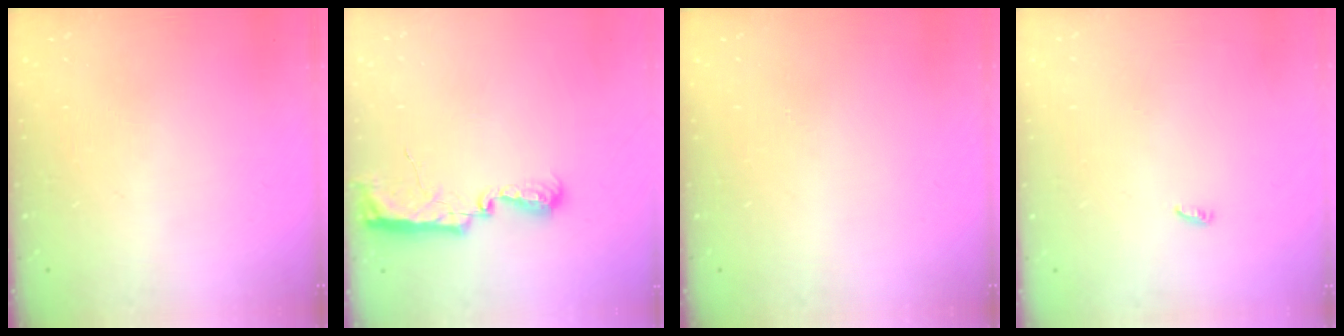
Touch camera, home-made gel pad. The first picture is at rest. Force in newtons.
{"total": 11.5, "press": 10.2, "slide": 5.3}
{"total": 0.0}
{"total": 2.5, "press": 2.5, "slide": 0.2}